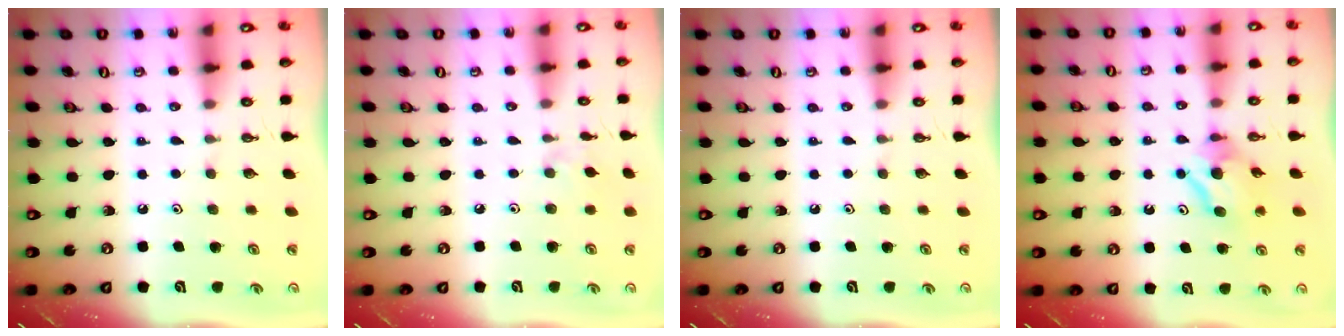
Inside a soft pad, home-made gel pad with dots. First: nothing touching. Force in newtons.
{"total": 1.8, "press": 1.7, "slide": 0.4}
{"total": 0.0}
{"total": 7.9, "press": 7.9, "slide": 0.2}